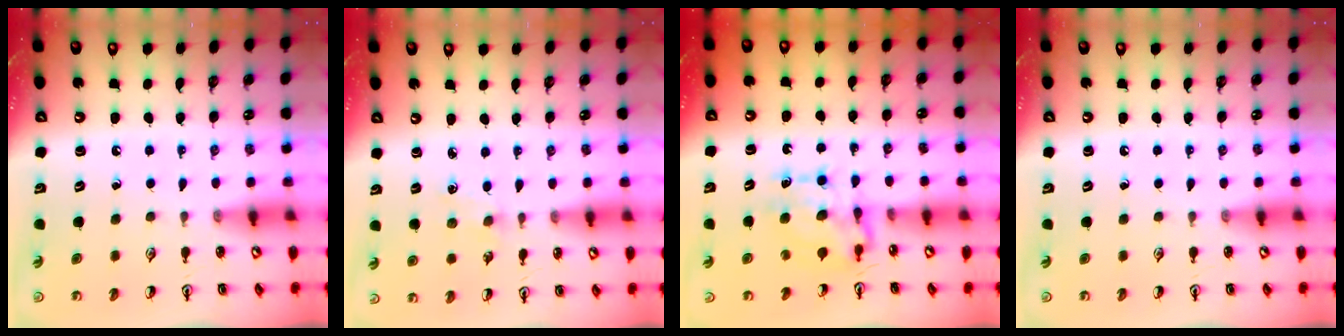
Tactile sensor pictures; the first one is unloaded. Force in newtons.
{"total": 2.8, "press": 2.7, "slide": 0.4}
{"total": 7.2, "press": 7.2, "slide": 0.7}
{"total": 0.0}